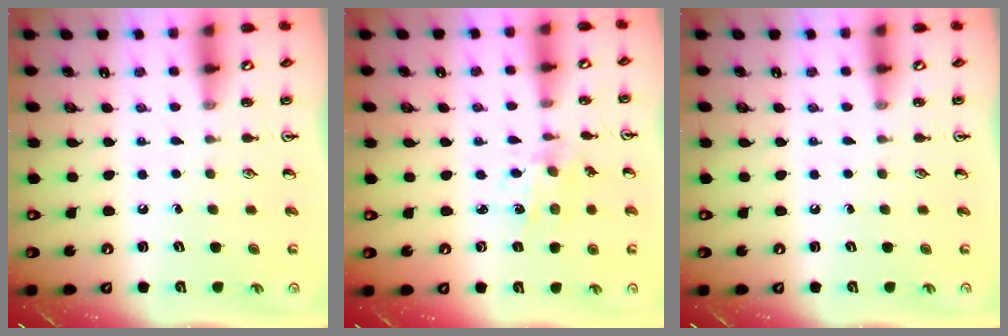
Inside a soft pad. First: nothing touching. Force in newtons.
{"total": 2.0, "press": 2.0, "slide": 0.5}
{"total": 0.0}